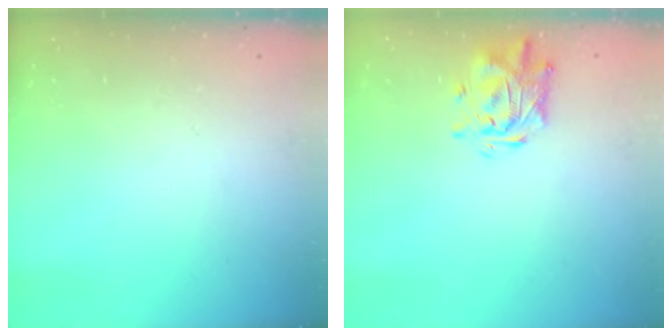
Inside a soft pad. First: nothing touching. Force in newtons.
{"total": 1.5, "press": 1.5, "slide": 0.4}